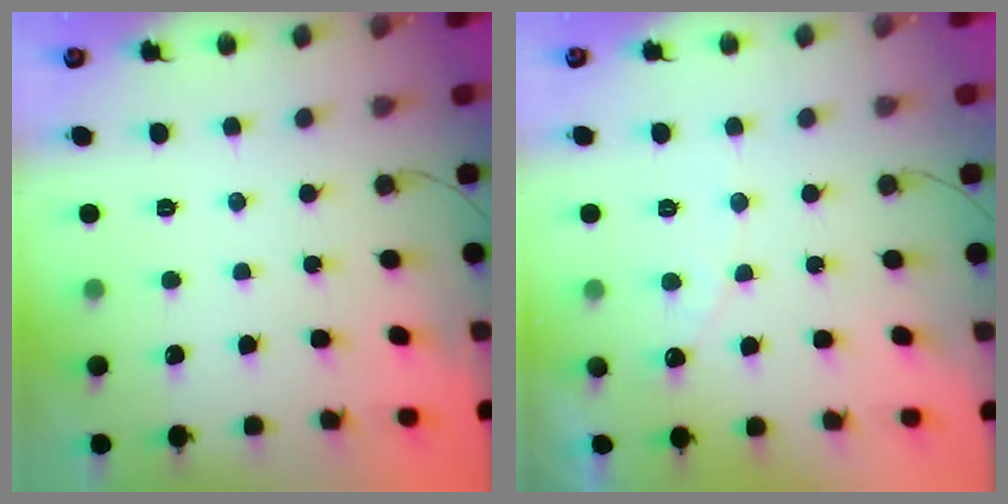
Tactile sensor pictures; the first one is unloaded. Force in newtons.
{"total": 3.2, "press": 3.2, "slide": 0.1}